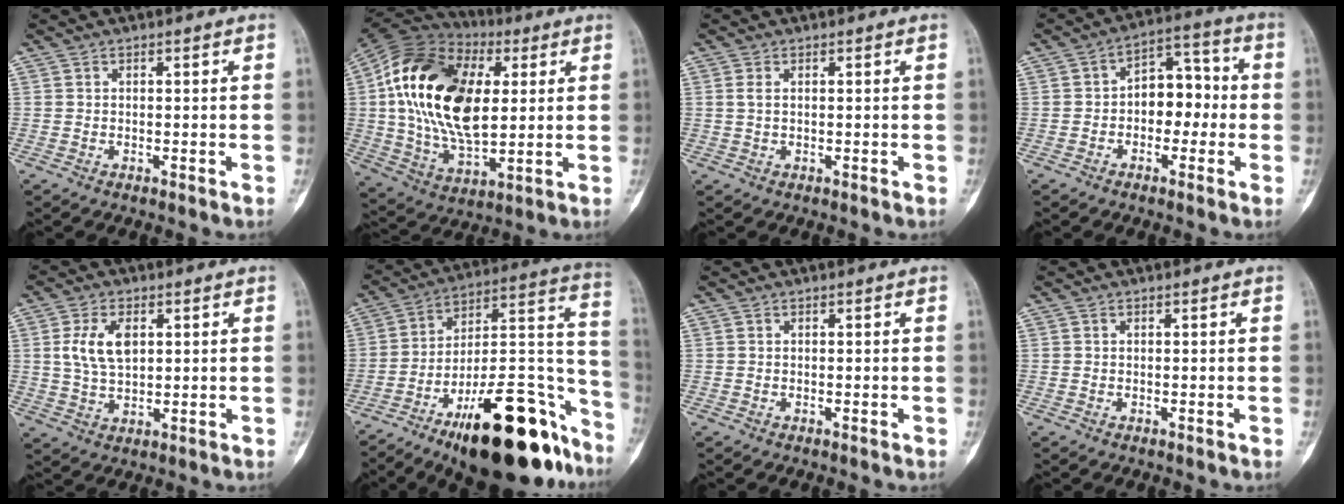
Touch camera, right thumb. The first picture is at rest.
{"total": 25.1, "force": [4.2, 14.4, 20.2], "torque": [-0.370, -0.007, 0.067]}
{"total": 1.3, "force": [0.4, 0.6, 1.1], "torque": [-0.029, 0.006, 0.011]}
{"total": 8.9, "force": [-0.9, 6.0, 6.6], "torque": [-0.054, 0.038, -0.028]}
{"total": 7.7, "force": [1.9, 4.4, 6.0], "torque": [-0.114, -0.004, 0.040]}
{"total": 29.3, "force": [-17.4, 10.6, 21.1], "torque": [-0.226, 0.098, -0.268]}
{"total": 0.0}
{"total": 0.0}